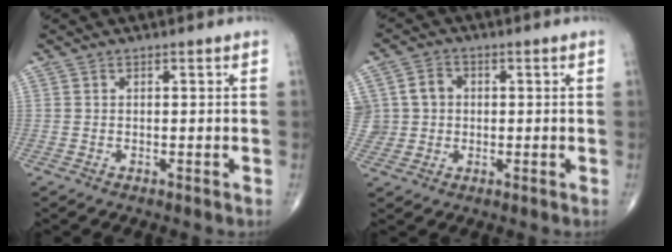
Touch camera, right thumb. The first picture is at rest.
{"total": 6.4, "force": [0.9, 5.9, 2.2], "torque": [-0.023, 0.010, 0.018]}